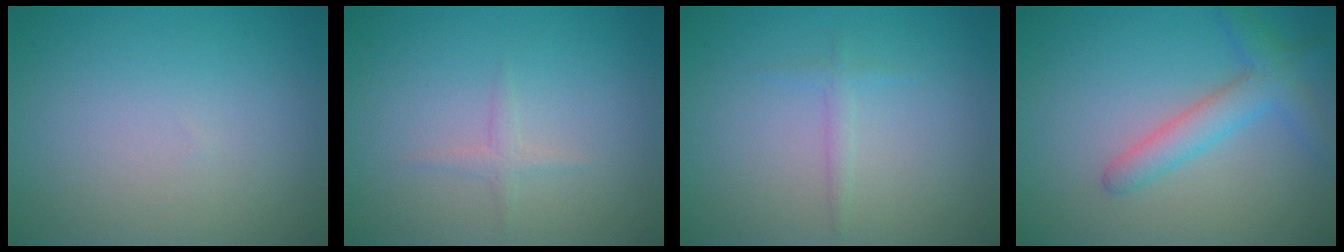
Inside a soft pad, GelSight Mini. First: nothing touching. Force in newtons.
{"total": 0.9, "press": 0.9, "slide": 0.0}
{"total": 0.9, "press": 0.9, "slide": 0.0}
{"total": 3.5, "press": 3.5, "slide": 0.2}